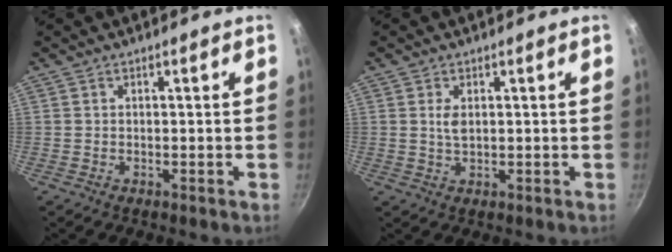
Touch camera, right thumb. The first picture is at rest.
{"total": 2.5, "force": [0.6, 1.3, 2.1], "torque": [-0.041, -0.004, 0.015]}